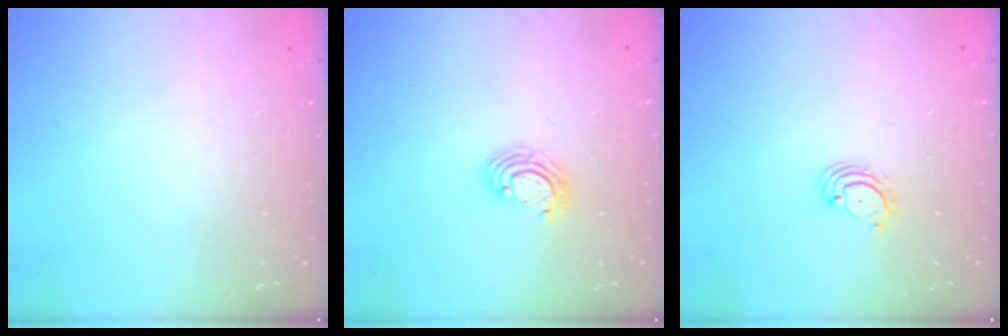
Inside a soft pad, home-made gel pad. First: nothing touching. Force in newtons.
{"total": 4.0, "press": 3.9, "slide": 0.2}
{"total": 2.9, "press": 2.9, "slide": 0.4}